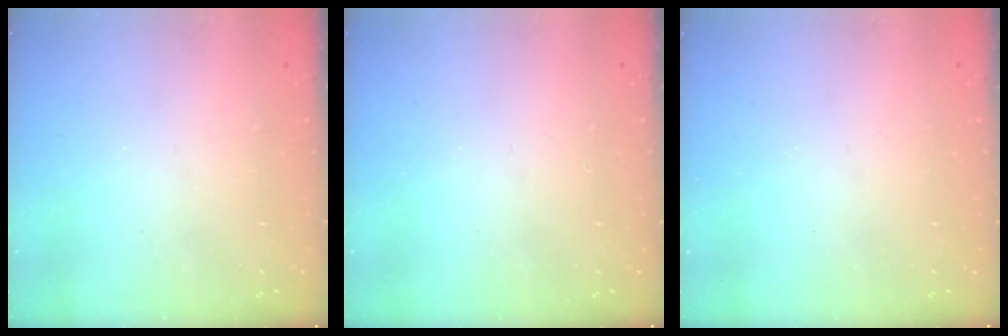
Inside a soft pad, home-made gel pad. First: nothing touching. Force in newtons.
{"total": 0.0}
{"total": 0.0}